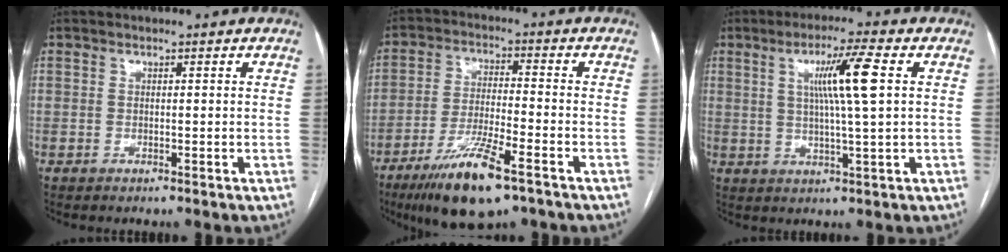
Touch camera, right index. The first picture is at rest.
{"total": 12.3, "force": [-7.6, 1.8, 9.5], "torque": [-0.185, -0.025, -0.130]}
{"total": 8.3, "force": [2.0, -0.7, 8.0], "torque": [-0.143, 0.003, 0.037]}